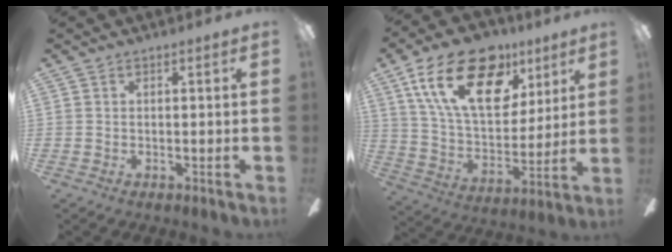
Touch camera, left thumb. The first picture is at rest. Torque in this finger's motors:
{"motor_torque": [0.41, 0.67, 1.70, -1.07, 0.49]}